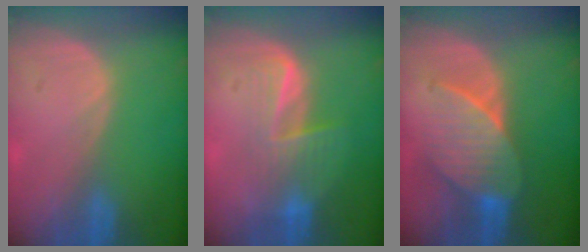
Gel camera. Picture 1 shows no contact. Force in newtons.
{"total": 5.9, "press": 5.6, "slide": 1.9}
{"total": 7.5, "press": 7.4, "slide": 1.0}